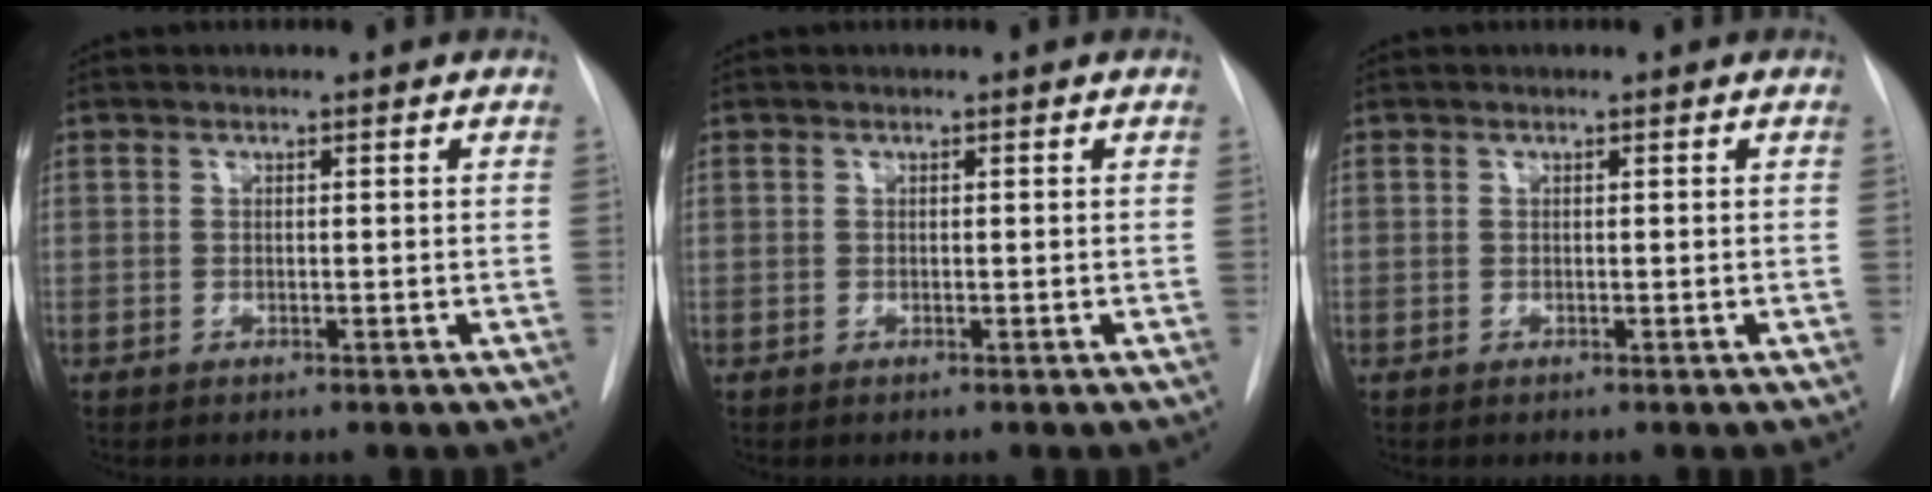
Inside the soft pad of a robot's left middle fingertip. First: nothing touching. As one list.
[{"total": 0.0}, {"total": 0.0}]